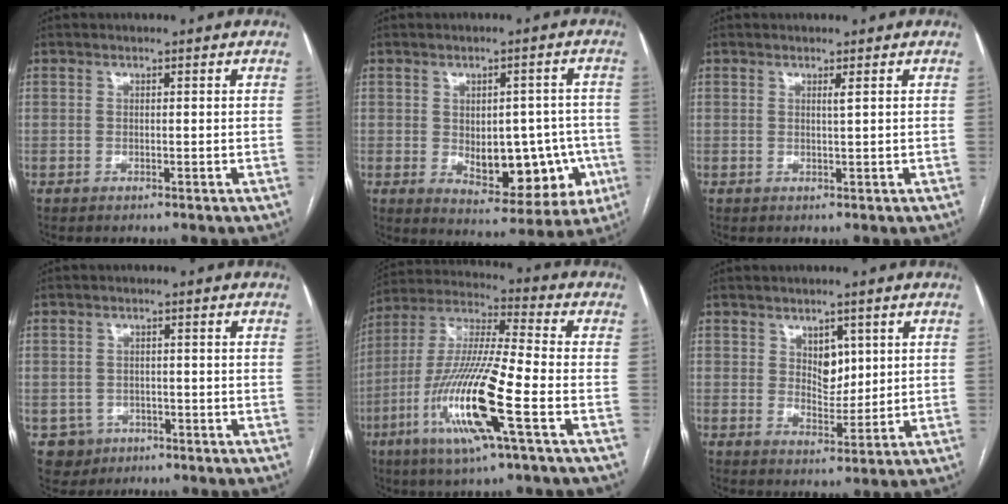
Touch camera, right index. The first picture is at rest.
{"total": 12.1, "force": [-2.0, 6.8, 9.8], "torque": [-0.113, 0.014, -0.003]}
{"total": 0.7, "force": [0.4, -0.2, 0.6], "torque": [-0.018, -0.005, 0.009]}
{"total": 4.0, "force": [-1.6, 3.6, 0.1], "torque": [0.003, 0.011, -0.018]}
{"total": 17.4, "force": [-6.2, 0.8, 16.2], "torque": [-0.334, -0.018, -0.119]}
{"total": 4.7, "force": [1.9, 2.9, 3.1], "torque": [-0.045, -0.001, 0.037]}